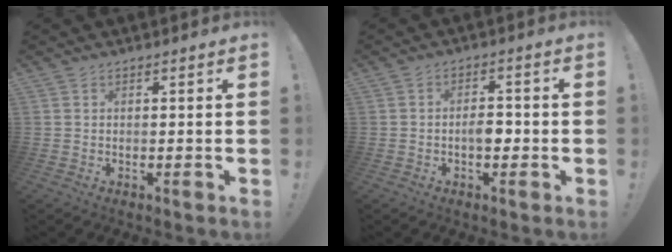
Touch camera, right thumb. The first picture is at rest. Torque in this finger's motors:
{"motor_torque": [0.55, 0.39, 0.09, -0.10, 0.00]}